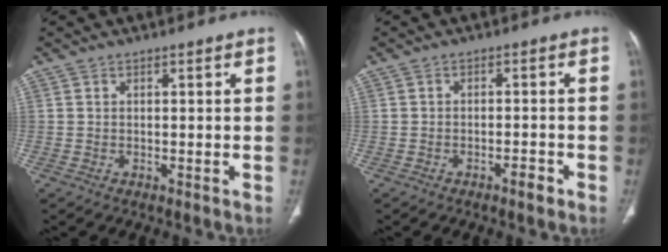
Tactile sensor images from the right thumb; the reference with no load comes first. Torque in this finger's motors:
{"motor_torque": [-0.07, 0.33, -0.30, 0.13, 0.01]}